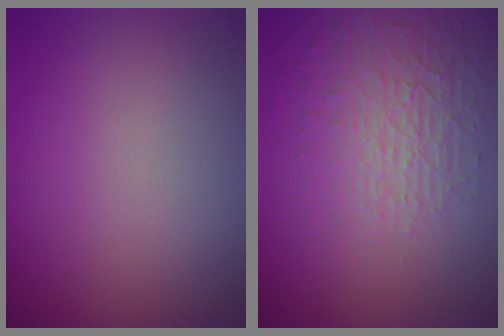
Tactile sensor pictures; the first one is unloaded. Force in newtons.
{"total": 5.1, "press": 3.4, "slide": 3.7}